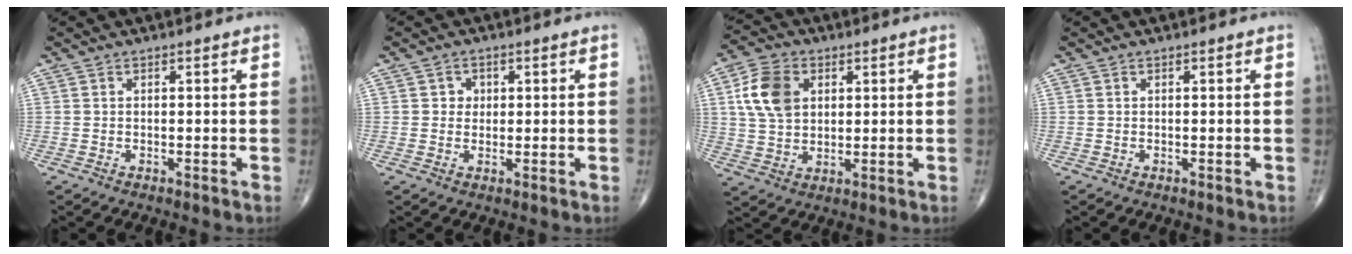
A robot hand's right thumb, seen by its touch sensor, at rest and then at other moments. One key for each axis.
{"total": 2.5, "fx": 0.5, "fy": 2.2, "fz": 0.9, "tx": 0.003, "ty": 0.001, "tz": 0.006}
{"total": 10.0, "fx": 2.8, "fy": 7.1, "fz": 6.5, "tx": -0.112, "ty": 0.001, "tz": 0.052}
{"total": 0.0}